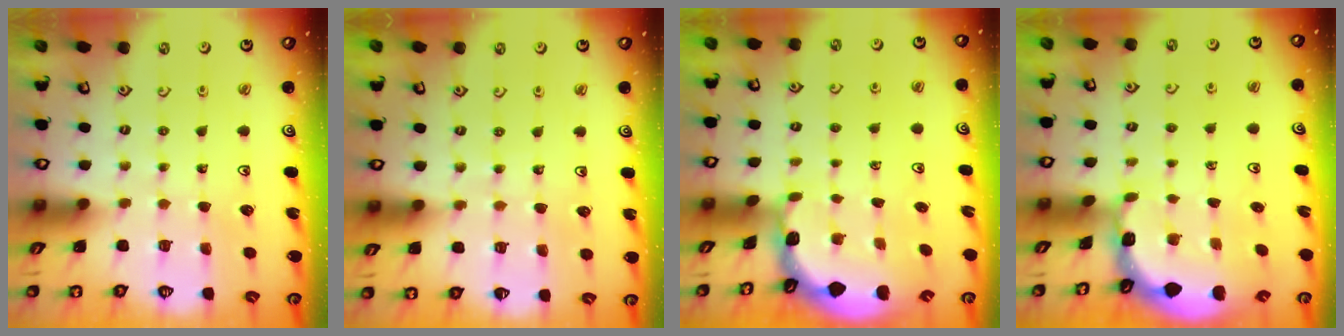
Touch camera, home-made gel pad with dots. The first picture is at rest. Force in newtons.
{"total": 2.9, "press": 2.9, "slide": 0.4}
{"total": 1.5, "press": 1.5, "slide": 0.1}
{"total": 2.7, "press": 2.7, "slide": 0.3}